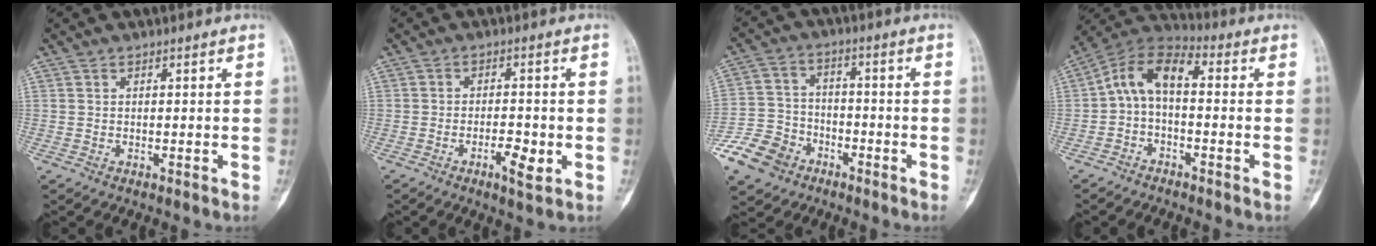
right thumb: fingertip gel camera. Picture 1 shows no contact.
{"total": 4.8, "force": [-1.7, 1.6, 4.2], "torque": [-0.067, 0.002, -0.026]}
{"total": 10.7, "force": [-6.4, 7.8, 3.6], "torque": [-0.057, 0.039, -0.124]}
{"total": 9.0, "force": [-0.7, 4.9, 7.5], "torque": [-0.131, 0.039, -0.029]}